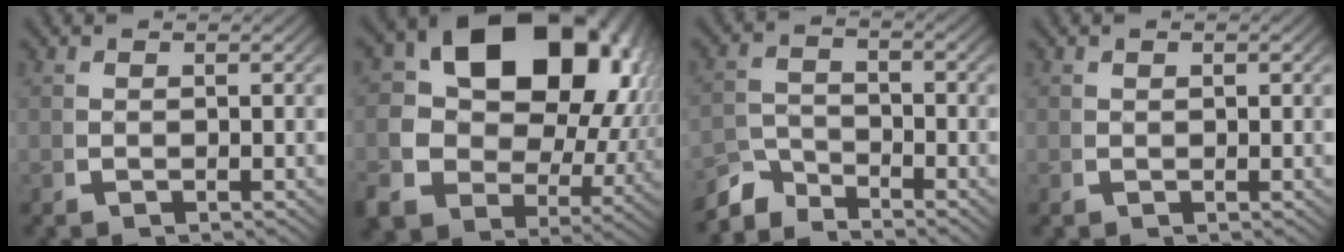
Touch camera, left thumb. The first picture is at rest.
{"total": 22.4, "force": [1.9, 17.0, 14.4], "torque": [-0.276, -0.038, 0.026]}
{"total": 3.6, "force": [-3.2, 1.3, 0.9], "torque": [-0.002, -0.007, -0.066]}
{"total": 0.5, "force": [0.3, 0.4, 0.2], "torque": [-0.002, -0.002, 0.006]}